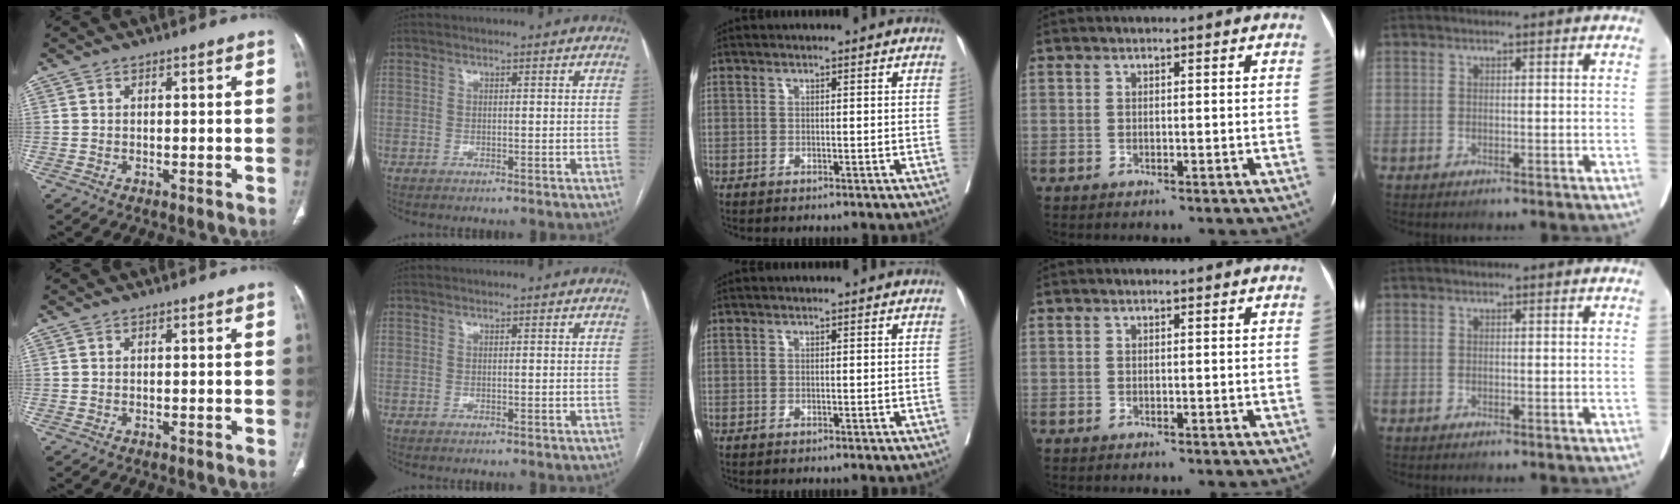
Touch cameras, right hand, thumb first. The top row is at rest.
{}